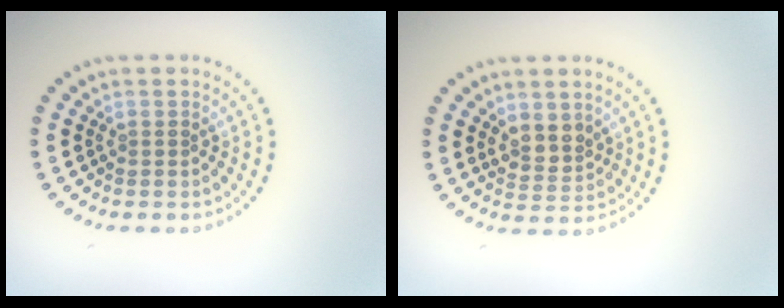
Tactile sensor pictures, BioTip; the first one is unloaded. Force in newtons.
{"total": 2.1, "press": 1.8, "slide": 1.1}